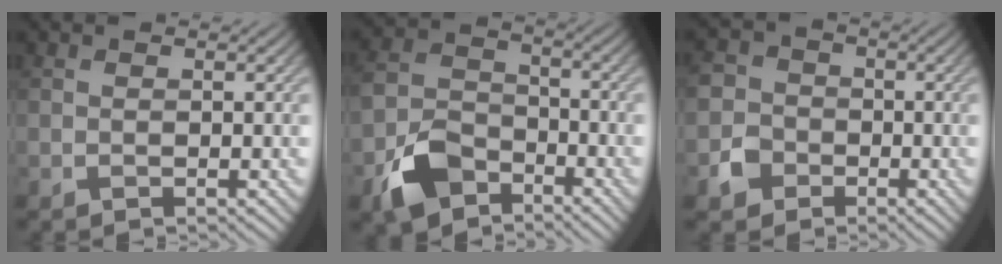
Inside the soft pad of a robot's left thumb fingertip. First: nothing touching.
{"total": 8.0, "force": [-5.0, 4.8, 4.0], "torque": [-0.097, -0.005, -0.111]}
{"total": 4.3, "force": [-1.9, 3.6, 1.3], "torque": [-0.037, 0.003, -0.047]}